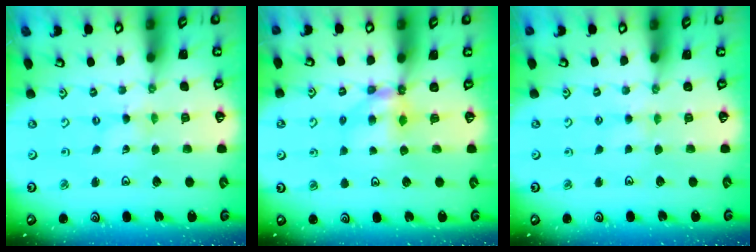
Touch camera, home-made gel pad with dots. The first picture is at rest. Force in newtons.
{"total": 6.2, "press": 6.2, "slide": 0.8}
{"total": 2.6, "press": 2.6, "slide": 0.5}